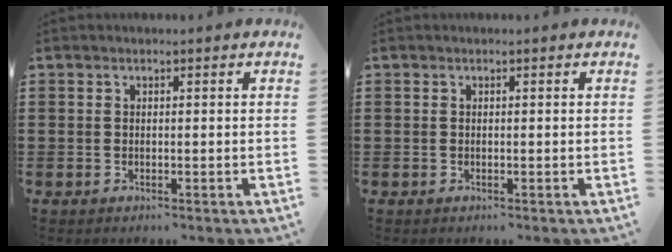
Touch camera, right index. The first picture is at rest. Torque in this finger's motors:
{"motor_torque": [-0.13, 0.13, 0.00, 0.00]}